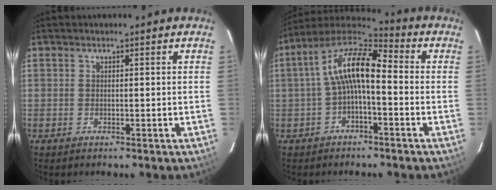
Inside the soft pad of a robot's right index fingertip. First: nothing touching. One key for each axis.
{"total": 10.7, "fx": -1.1, "fy": 4.0, "fz": 9.9, "tx": -0.197, "ty": 0.026, "tz": -0.025}